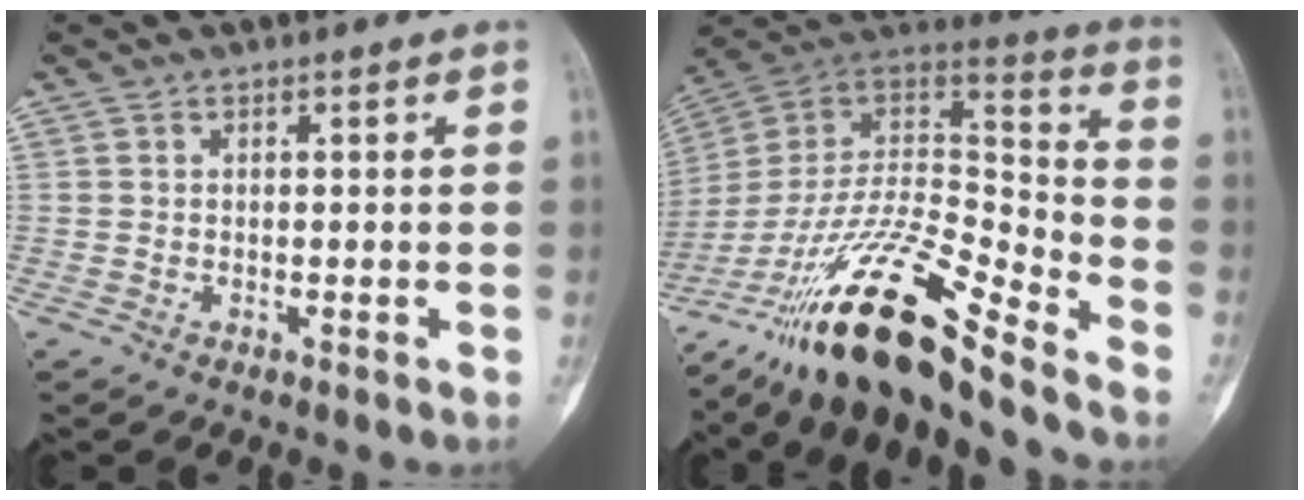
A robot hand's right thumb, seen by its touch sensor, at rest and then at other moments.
{"total": 24.2, "force": [-17.7, 5.0, 15.7], "torque": [-0.303, 0.070, -0.320]}